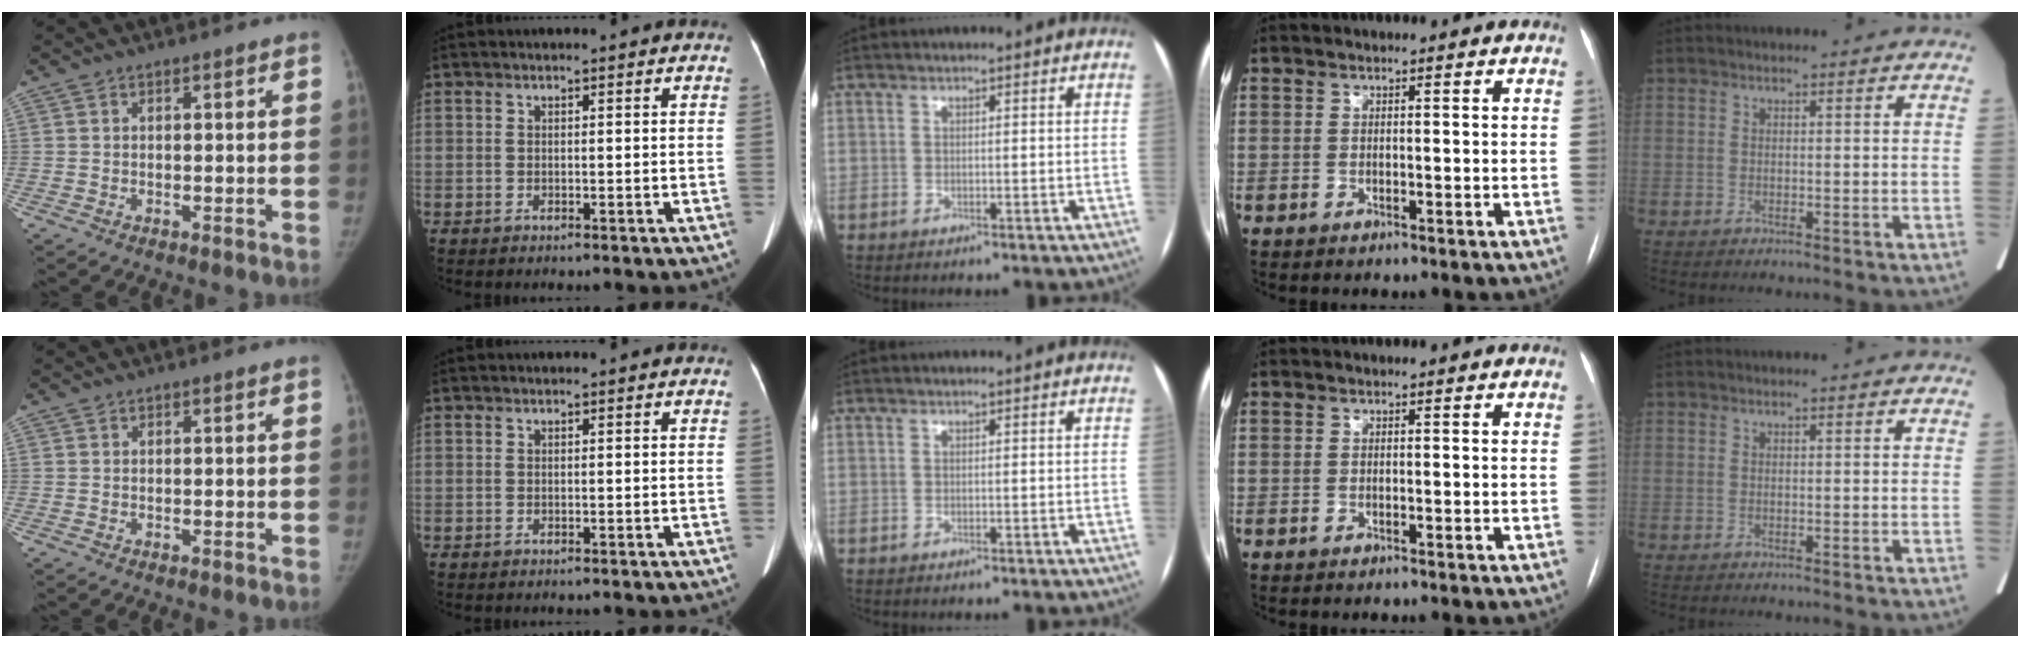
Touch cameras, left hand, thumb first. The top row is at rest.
{}